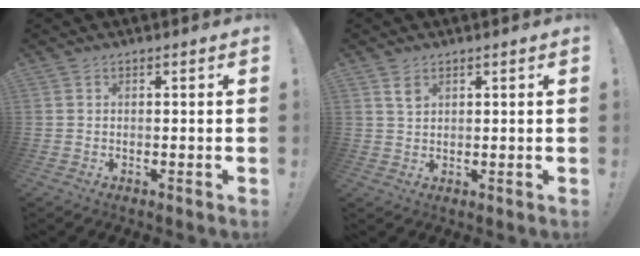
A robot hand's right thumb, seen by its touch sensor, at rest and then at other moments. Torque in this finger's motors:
{"motor_torque": [0.11, 0.07, 0.21, -0.13, -0.06]}